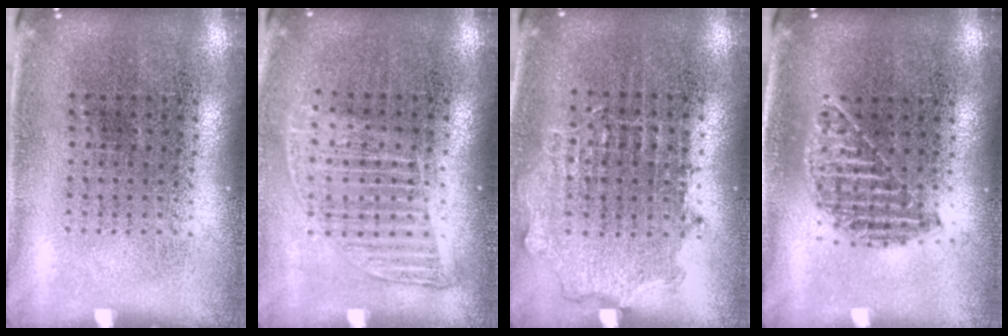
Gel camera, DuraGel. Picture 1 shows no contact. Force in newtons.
{"total": 1.3, "press": 1.1, "slide": 0.6}
{"total": 0.8, "press": 0.8, "slide": 0.2}
{"total": 1.2, "press": 1.1, "slide": 0.5}